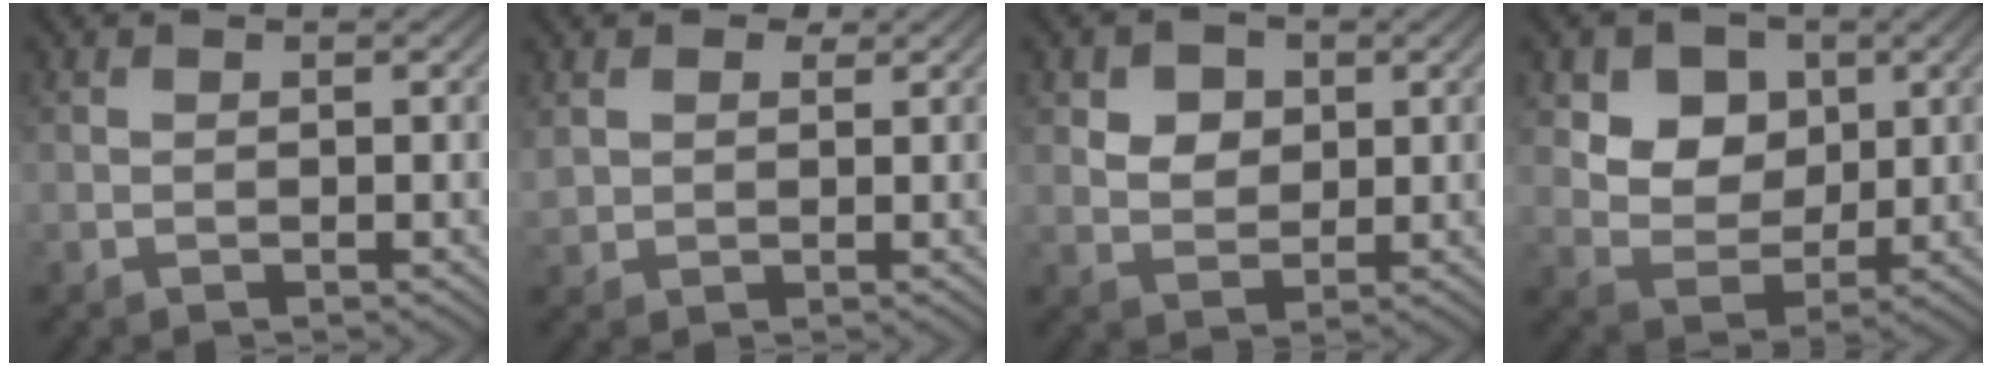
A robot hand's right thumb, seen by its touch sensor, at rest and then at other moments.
{"total": 3.5, "force": [1.8, 2.7, 1.3], "torque": [-0.042, 0.003, 0.037]}
{"total": 4.5, "force": [1.8, 3.4, 2.3], "torque": [-0.050, -0.006, 0.029]}
{"total": 7.9, "force": [3.5, 6.0, 3.9], "torque": [-0.103, -0.017, 0.082]}